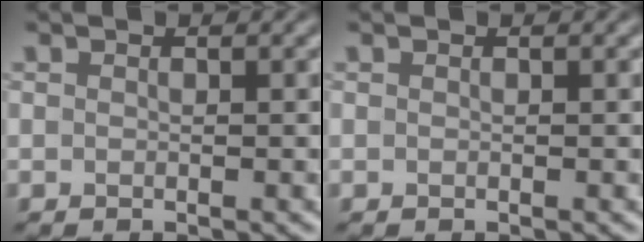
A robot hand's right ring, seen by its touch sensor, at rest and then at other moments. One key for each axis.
{"total": 0.0}